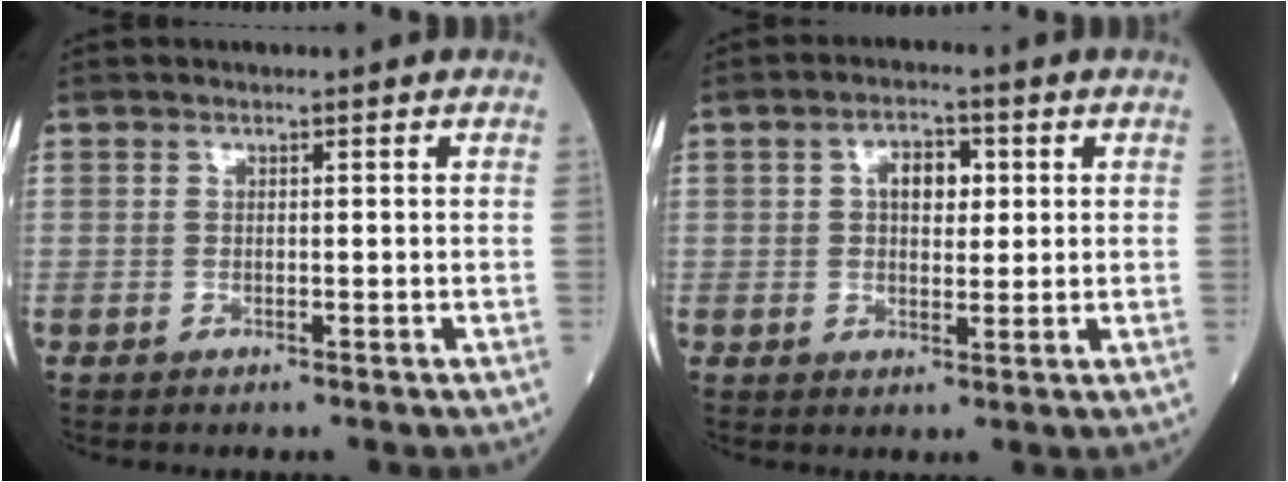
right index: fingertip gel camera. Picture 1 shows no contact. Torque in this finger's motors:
{"motor_torque": [0.09, 0.04, 0.08, 0.04]}